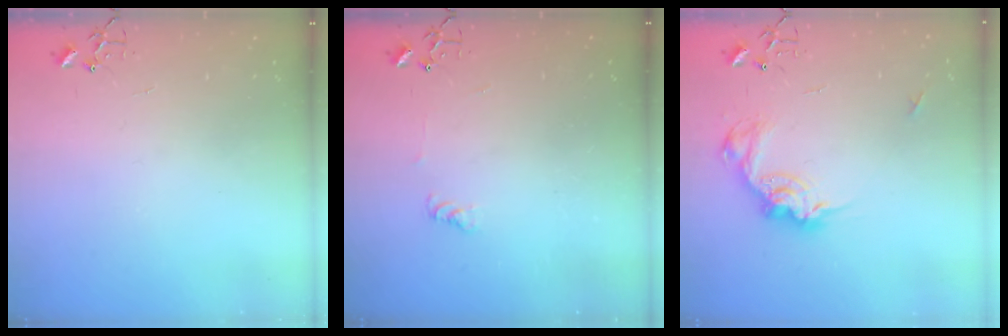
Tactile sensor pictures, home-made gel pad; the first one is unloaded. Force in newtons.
{"total": 4.5, "press": 4.4, "slide": 0.6}
{"total": 15.3, "press": 15.3, "slide": 1.0}